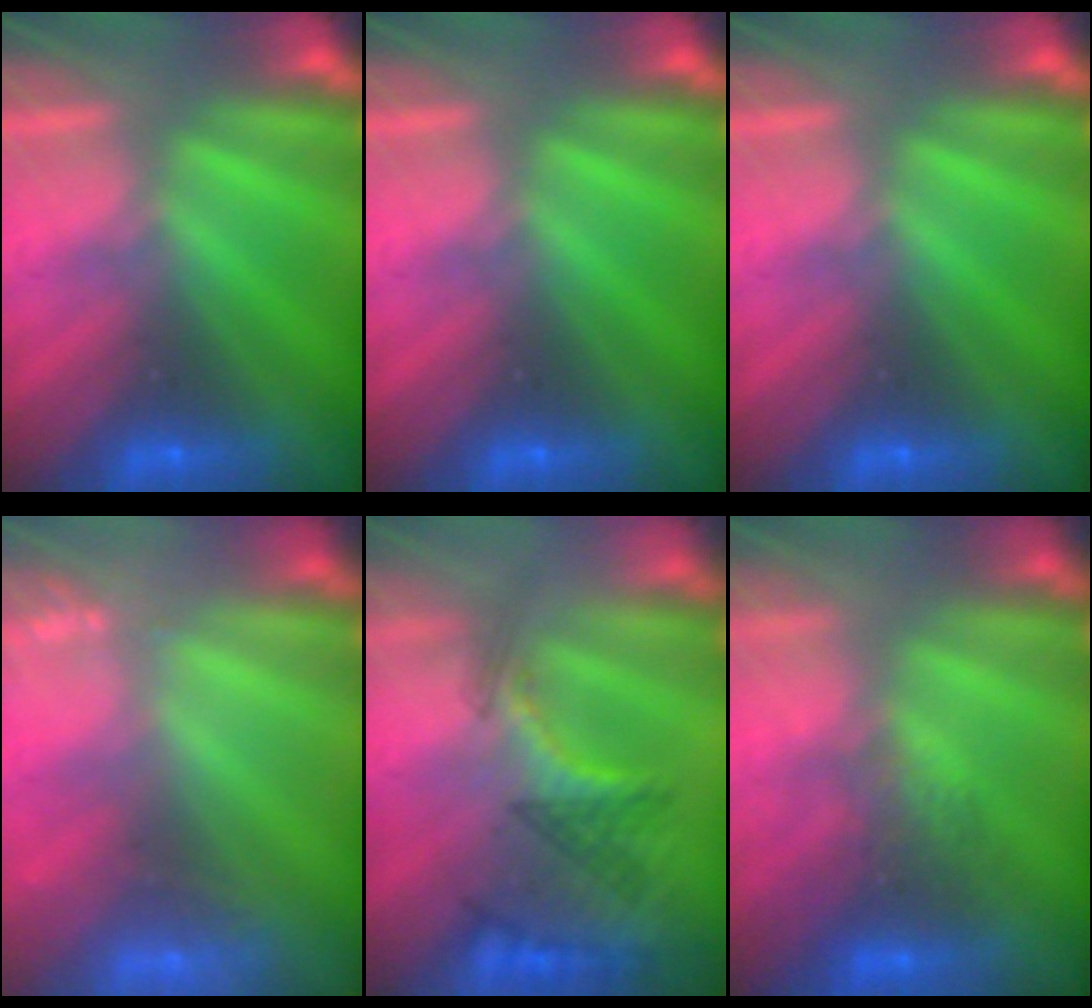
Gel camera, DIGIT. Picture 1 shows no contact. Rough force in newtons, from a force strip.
{"total": 0.0}
{"total": 0.0}
{"total": 2.5}
{"total": 2.9}
{"total": 2.7}